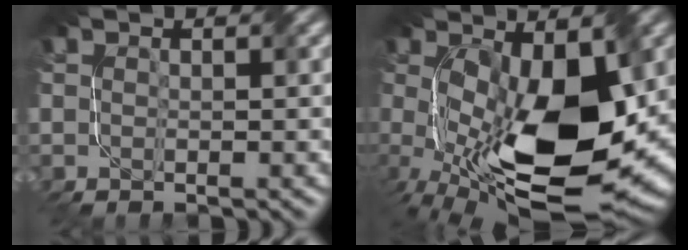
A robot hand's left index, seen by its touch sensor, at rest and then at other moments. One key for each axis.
{"total": 13.6, "fx": -0.7, "fy": 6.2, "fz": 12.0, "tx": -0.192, "ty": -0.027, "tz": -0.006}